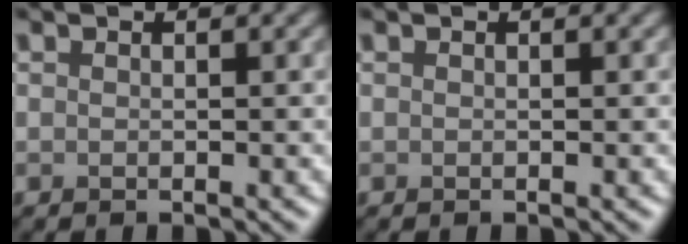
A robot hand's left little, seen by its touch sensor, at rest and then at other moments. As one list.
[{"total": 0.0}]